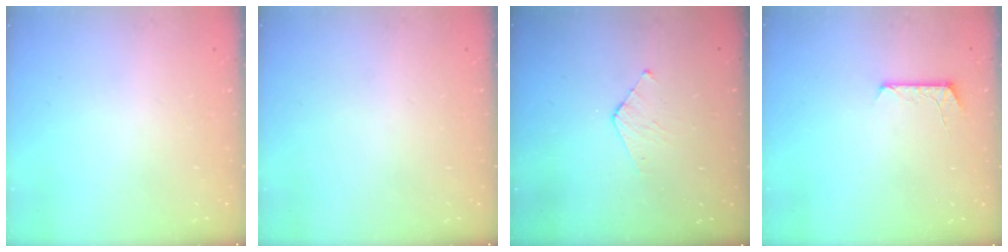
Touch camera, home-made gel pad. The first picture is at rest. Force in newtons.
{"total": 0.0}
{"total": 3.7, "press": 3.7, "slide": 0.3}
{"total": 7.9, "press": 7.9, "slide": 0.6}